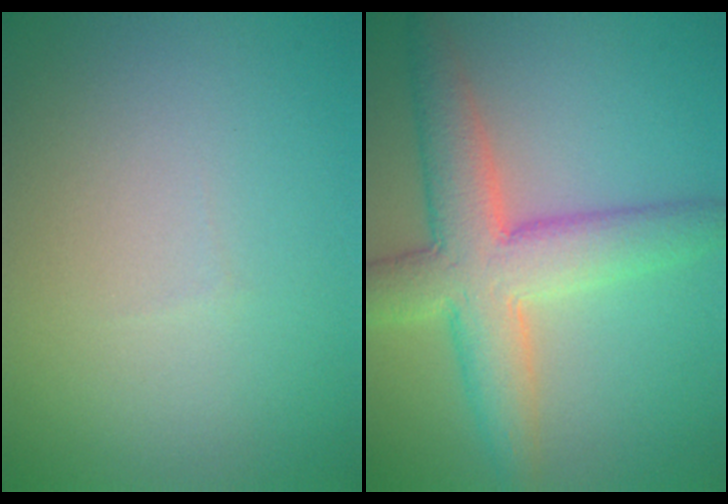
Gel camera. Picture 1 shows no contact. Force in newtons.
{"total": 7.3, "press": 7.3, "slide": 0.4}